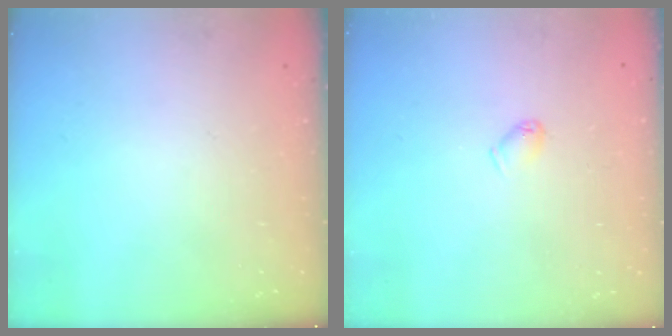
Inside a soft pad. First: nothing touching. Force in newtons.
{"total": 4.0, "press": 3.9, "slide": 0.6}